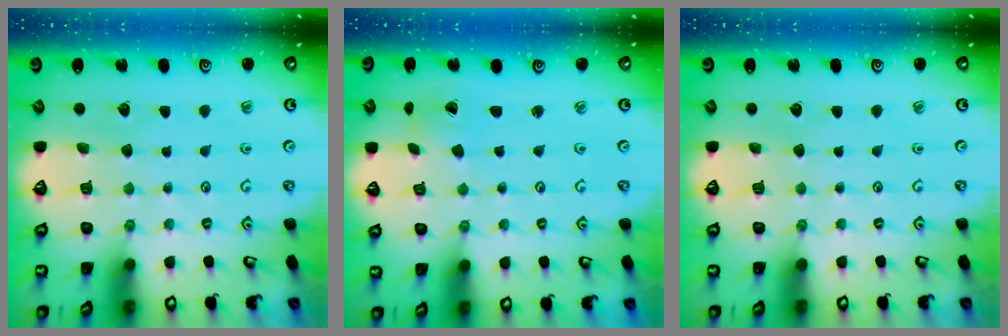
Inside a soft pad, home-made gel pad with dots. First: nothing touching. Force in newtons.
{"total": 1.1, "press": 1.1, "slide": 0.1}
{"total": 0.0}